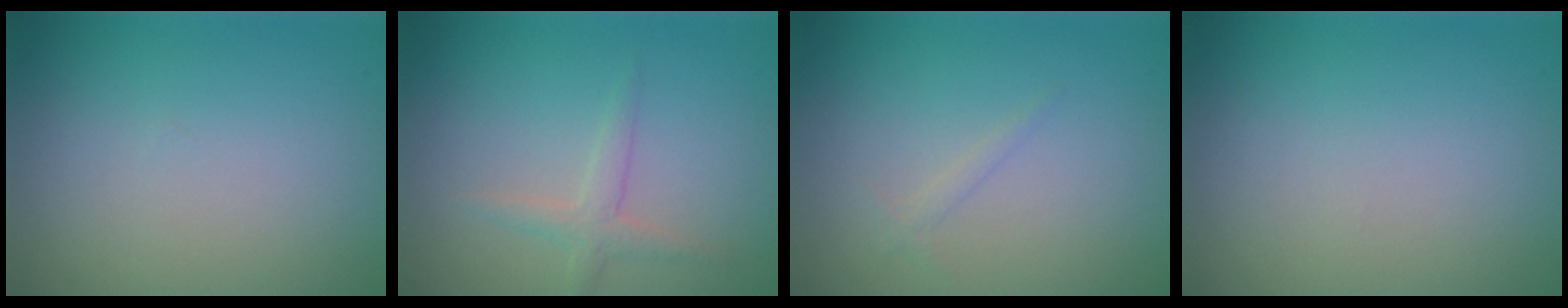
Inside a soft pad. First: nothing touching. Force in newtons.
{"total": 1.7, "press": 1.7, "slide": 0.1}
{"total": 0.6, "press": 0.6, "slide": 0.1}
{"total": 0.0}